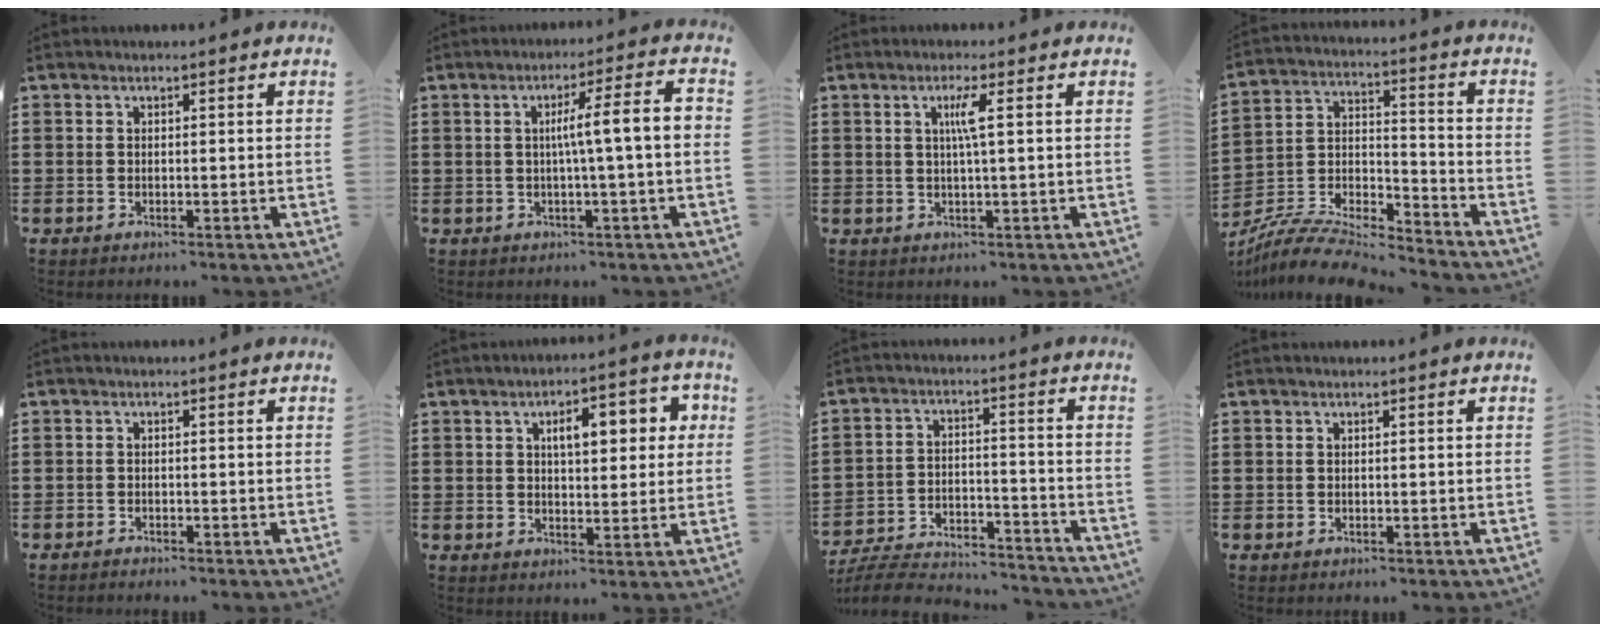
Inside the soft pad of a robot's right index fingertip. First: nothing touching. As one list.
[{"total": 6.4, "force": [-0.2, 0.1, 6.4], "torque": [-0.108, -0.002, -0.012]}, {"total": 3.1, "force": [0.6, -0.4, 3.0], "torque": [-0.060, -0.002, 0.006]}, {"total": 8.1, "force": [-7.8, 1.2, 2.0], "torque": [-0.045, 0.001, -0.158]}, {"total": 0.9, "force": [-0.9, 0.1, -0.2], "torque": [0.001, 0.001, -0.019]}, {"total": 6.5, "force": [2.0, 2.9, 5.5], "torque": [-0.082, 0.000, 0.023]}, {"total": 6.2, "force": [-5.9, 0.9, 1.5], "torque": [-0.034, 0.001, -0.119]}, {"total": 0.0}]